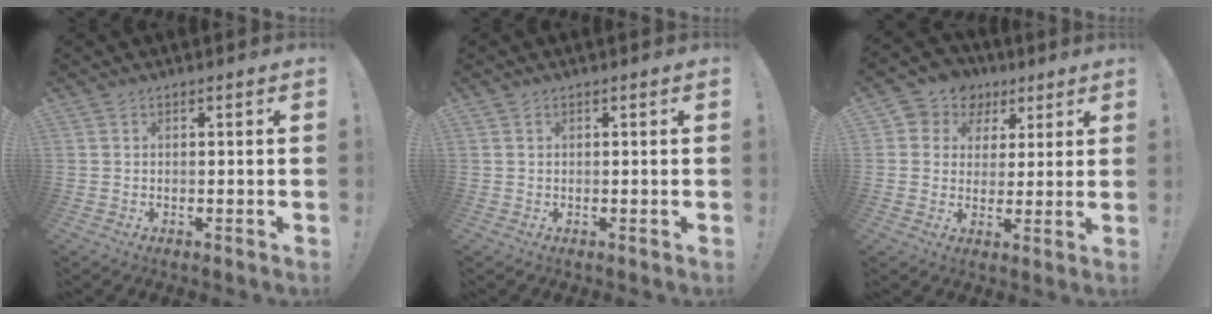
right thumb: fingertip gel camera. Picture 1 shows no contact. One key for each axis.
{"total": 0.0}
{"total": 8.1, "fx": 3.1, "fy": 7.2, "fz": 2.0, "tx": -0.031, "ty": -0.013, "tz": 0.064}